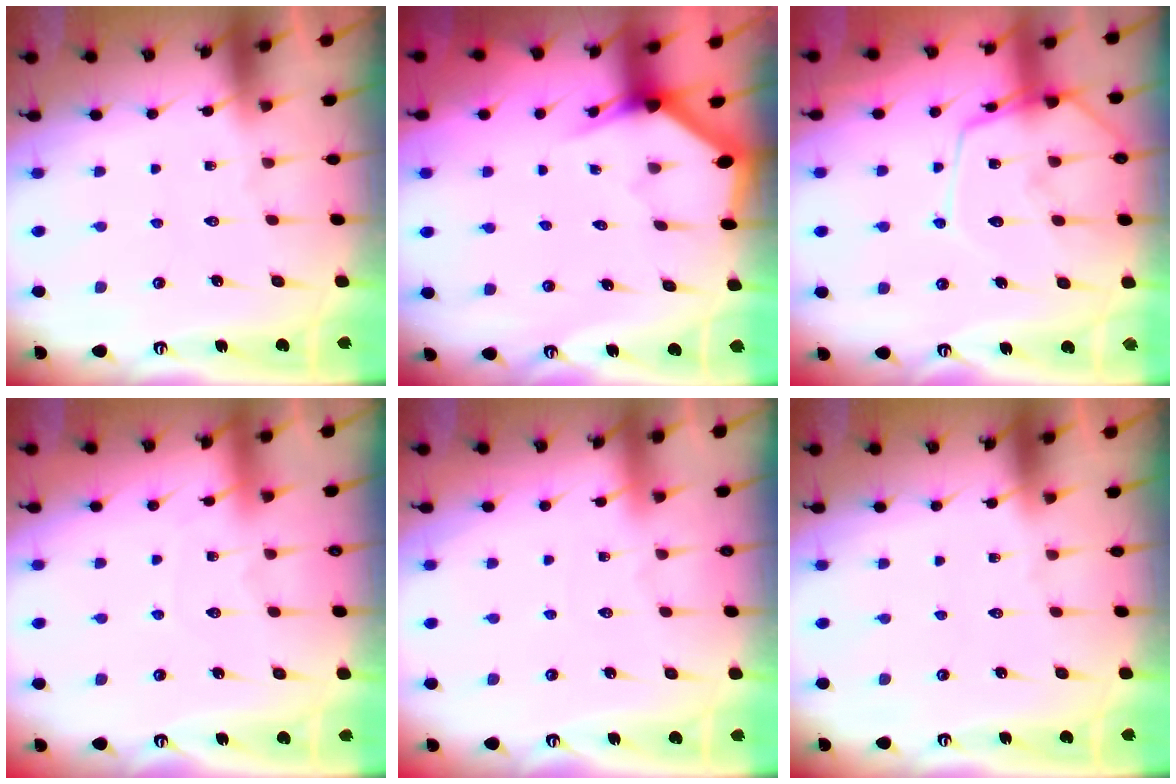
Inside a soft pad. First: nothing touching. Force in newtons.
{"total": 3.1, "press": 3.1, "slide": 0.2}
{"total": 12.5, "press": 12.4, "slide": 1.0}
{"total": 4.9, "press": 4.8, "slide": 0.6}
{"total": 1.8, "press": 1.7, "slide": 0.2}
{"total": 0.0}